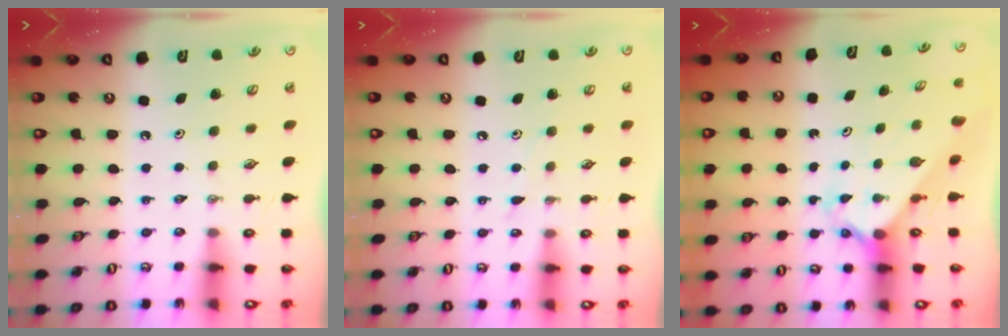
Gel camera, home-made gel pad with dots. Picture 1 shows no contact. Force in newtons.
{"total": 3.0, "press": 3.0, "slide": 0.4}
{"total": 2.5, "press": 2.5, "slide": 0.3}